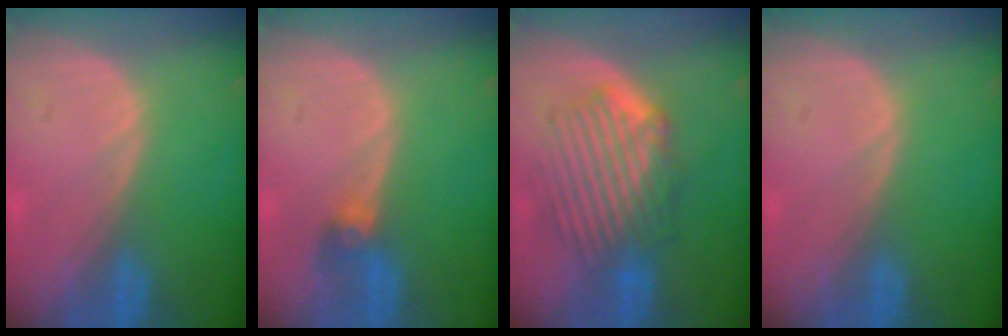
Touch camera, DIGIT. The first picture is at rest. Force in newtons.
{"total": 2.6, "press": 2.6, "slide": 0.6}
{"total": 8.9, "press": 8.2, "slide": 3.4}
{"total": 0.0}